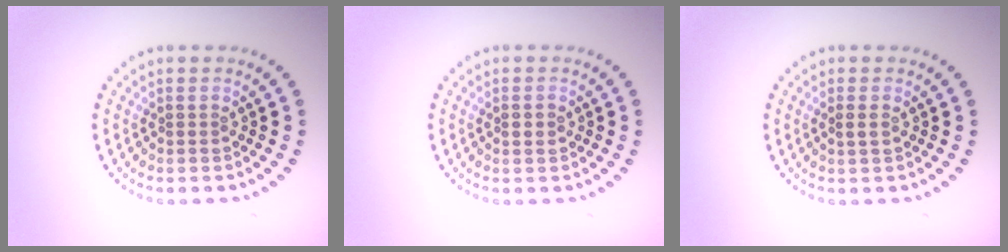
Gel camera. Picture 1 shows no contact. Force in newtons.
{"total": 1.0, "press": 1.0, "slide": 0.2}
{"total": 0.9, "press": 0.9, "slide": 0.2}